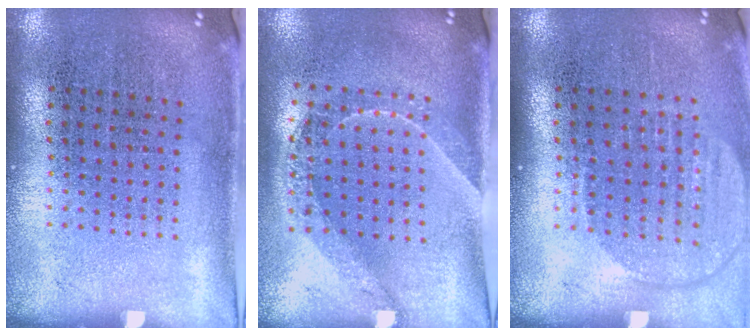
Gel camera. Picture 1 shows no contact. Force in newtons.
{"total": 1.4, "press": 1.2, "slide": 0.7}
{"total": 1.7, "press": 1.5, "slide": 0.8}